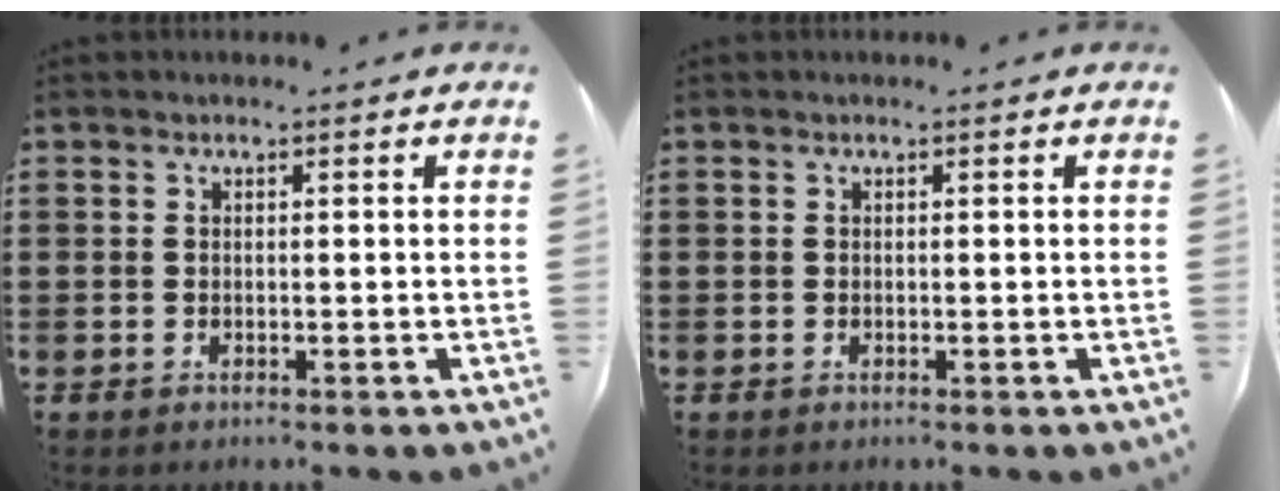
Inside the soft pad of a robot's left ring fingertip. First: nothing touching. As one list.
[{"total": 0.0}]